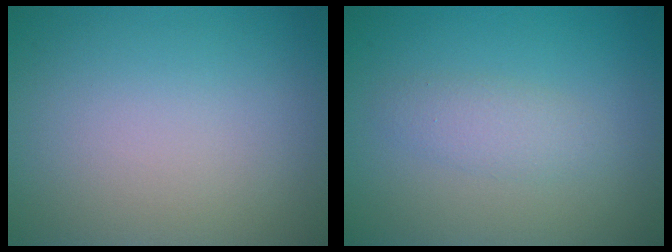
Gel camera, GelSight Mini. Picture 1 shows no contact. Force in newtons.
{"total": 1.8, "press": 1.8, "slide": 0.1}